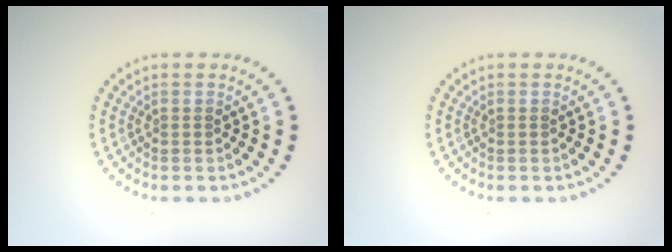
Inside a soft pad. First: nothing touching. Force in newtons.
{"total": 0.0}